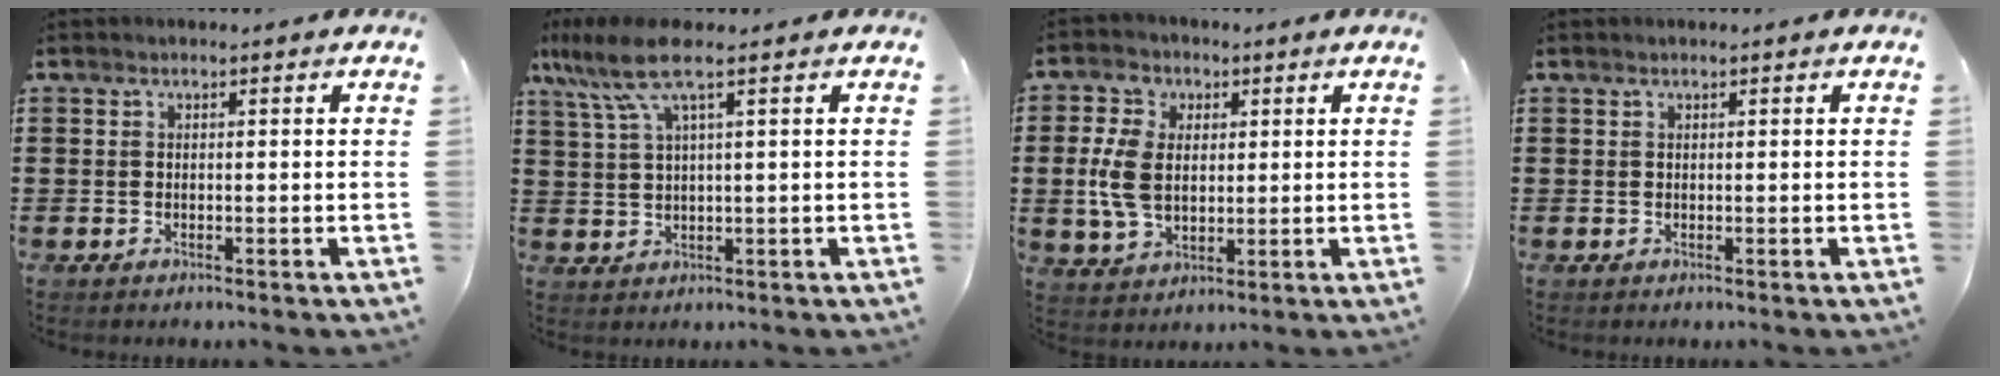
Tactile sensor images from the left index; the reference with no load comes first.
{"total": 7.2, "force": [3.5, 1.3, 6.2], "torque": [-0.146, -0.004, 0.057]}
{"total": 7.7, "force": [0.6, 5.5, 5.3], "torque": [-0.139, 0.007, 0.007]}
{"total": 0.0}